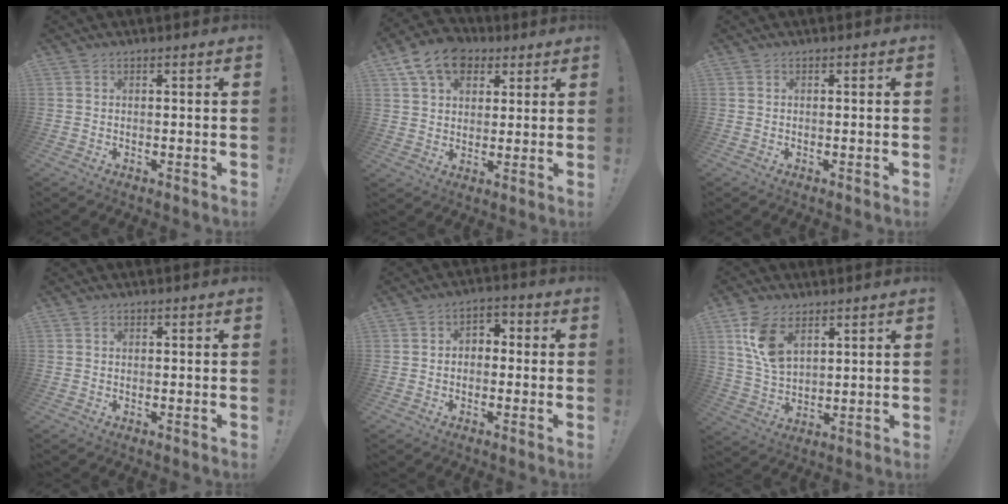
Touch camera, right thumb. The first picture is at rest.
{"total": 13.2, "force": [6.6, 9.6, 6.3], "torque": [-0.101, -0.024, 0.129]}
{"total": 0.0}
{"total": 0.0}
{"total": 4.0, "force": [-1.8, 3.1, 1.8], "torque": [-0.023, 0.018, -0.033]}
{"total": 10.7, "force": [5.6, 6.2, 6.8], "torque": [-0.124, -0.017, 0.105]}